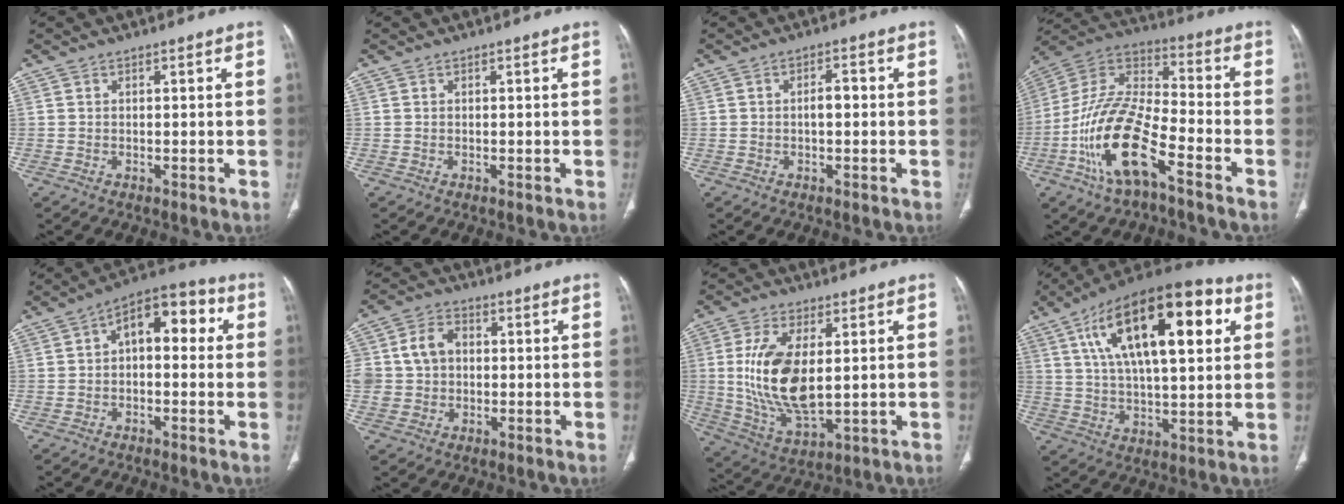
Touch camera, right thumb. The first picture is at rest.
{"total": 0.0}
{"total": 2.5, "force": [-0.2, 1.2, 2.2], "torque": [-0.033, 0.008, -0.007]}
{"total": 18.1, "force": [-8.5, 6.5, 14.6], "torque": [-0.290, 0.051, -0.163]}
{"total": 10.8, "force": [1.6, 6.1, 8.8], "torque": [-0.092, 0.036, 0.010]}
{"total": 10.0, "force": [0.7, 8.2, 5.6], "torque": [-0.102, 0.020, 0.013]}
{"total": 15.0, "force": [1.6, 7.2, 13.1], "torque": [-0.260, -0.019, 0.043]}
{"total": 25.4, "force": [8.9, 10.3, 21.4], "torque": [-0.337, 0.006, 0.139]}